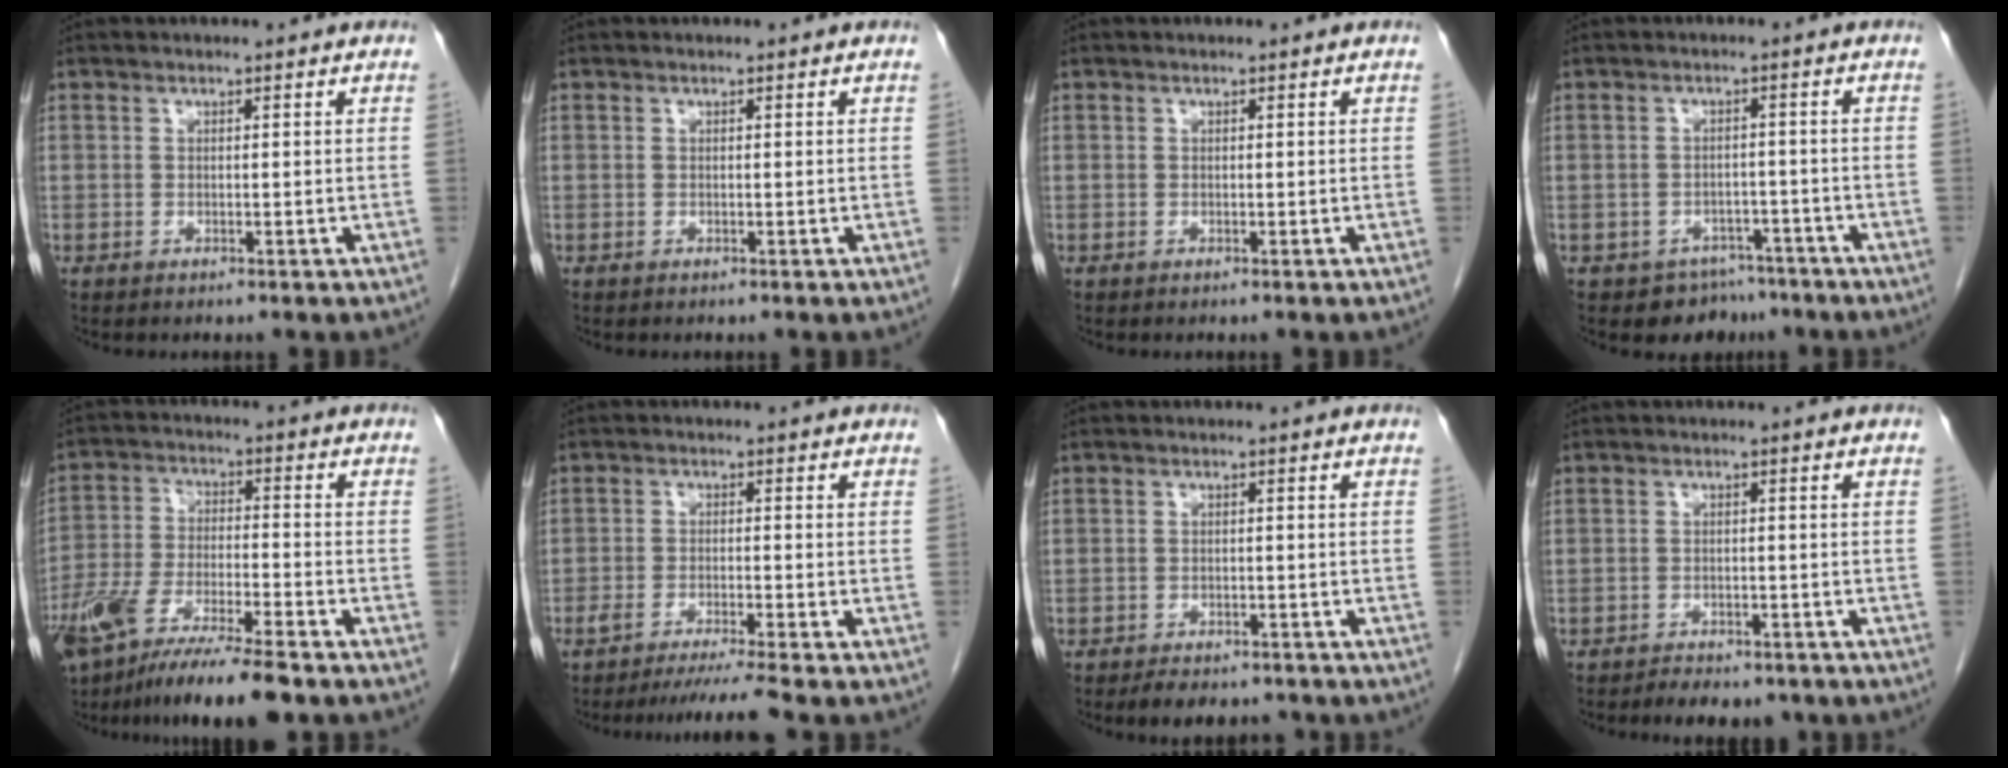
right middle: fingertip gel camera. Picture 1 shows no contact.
{"total": 0.0}
{"total": 0.0}
{"total": 5.2, "force": [-4.1, 3.3, 0.0], "torque": [0.015, 0.013, -0.055]}
{"total": 14.6, "force": [-10.8, 1.5, 9.6], "torque": [-0.197, -0.043, -0.194]}
{"total": 6.7, "force": [-5.7, -1.7, 3.1], "torque": [-0.034, -0.023, -0.091]}
{"total": 5.8, "force": [-4.9, 2.3, 2.1], "torque": [-0.024, 0.000, -0.065]}
{"total": 5.7, "force": [-4.7, 2.3, 2.2], "torque": [-0.027, 0.003, -0.059]}